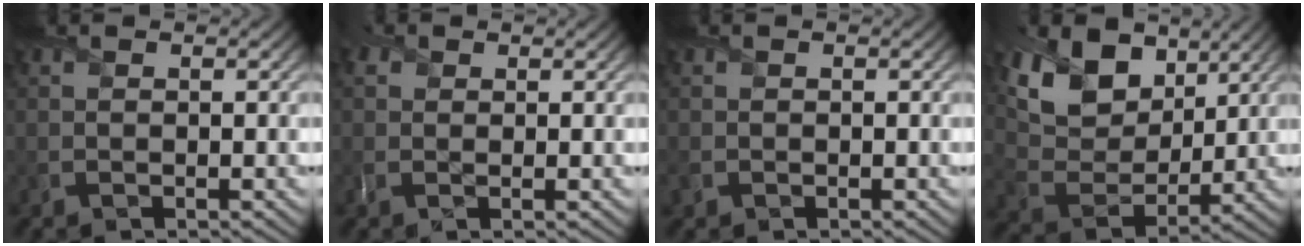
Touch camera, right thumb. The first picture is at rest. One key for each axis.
{"total": 1.6, "fx": 0.7, "fy": 1.4, "fz": 0.6, "tx": -0.019, "ty": 0.002, "tz": 0.012}
{"total": 1.0, "fx": -0.3, "fy": 0.9, "fz": 0.2, "tx": -0.007, "ty": -0.005, "tz": -0.010}
{"total": 11.6, "fx": 6.3, "fy": 7.3, "fz": 6.5, "tx": -0.156, "ty": 0.004, "tz": 0.113}